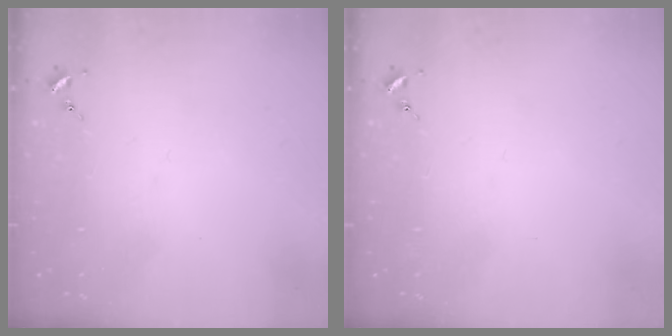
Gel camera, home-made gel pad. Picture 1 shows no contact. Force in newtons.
{"total": 0.0}